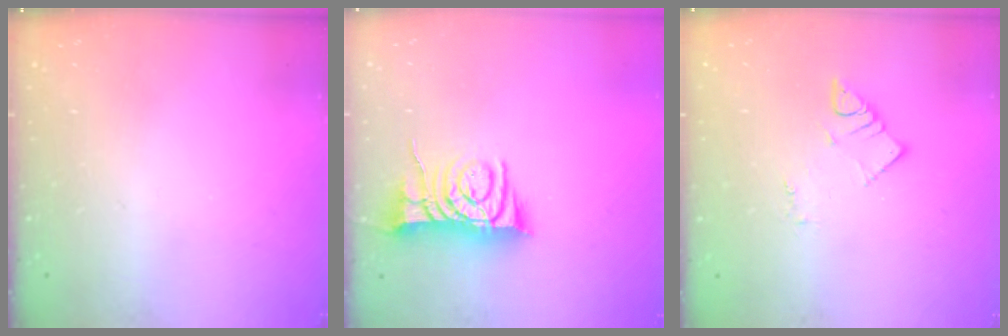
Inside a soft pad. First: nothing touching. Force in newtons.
{"total": 8.6, "press": 8.6, "slide": 0.3}
{"total": 3.4, "press": 3.4, "slide": 0.1}